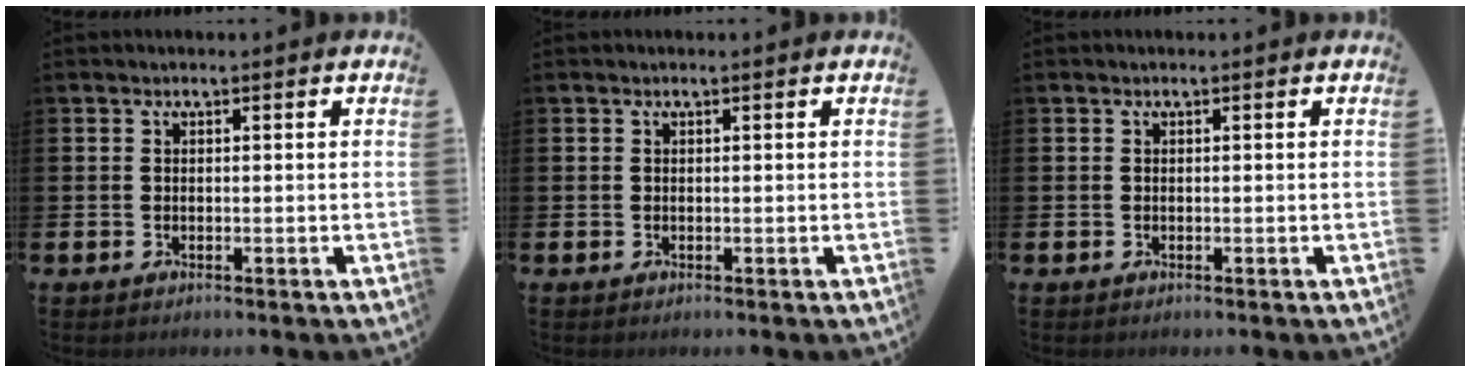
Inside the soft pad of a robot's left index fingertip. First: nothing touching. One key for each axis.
{"total": 0.0}
{"total": 0.0}